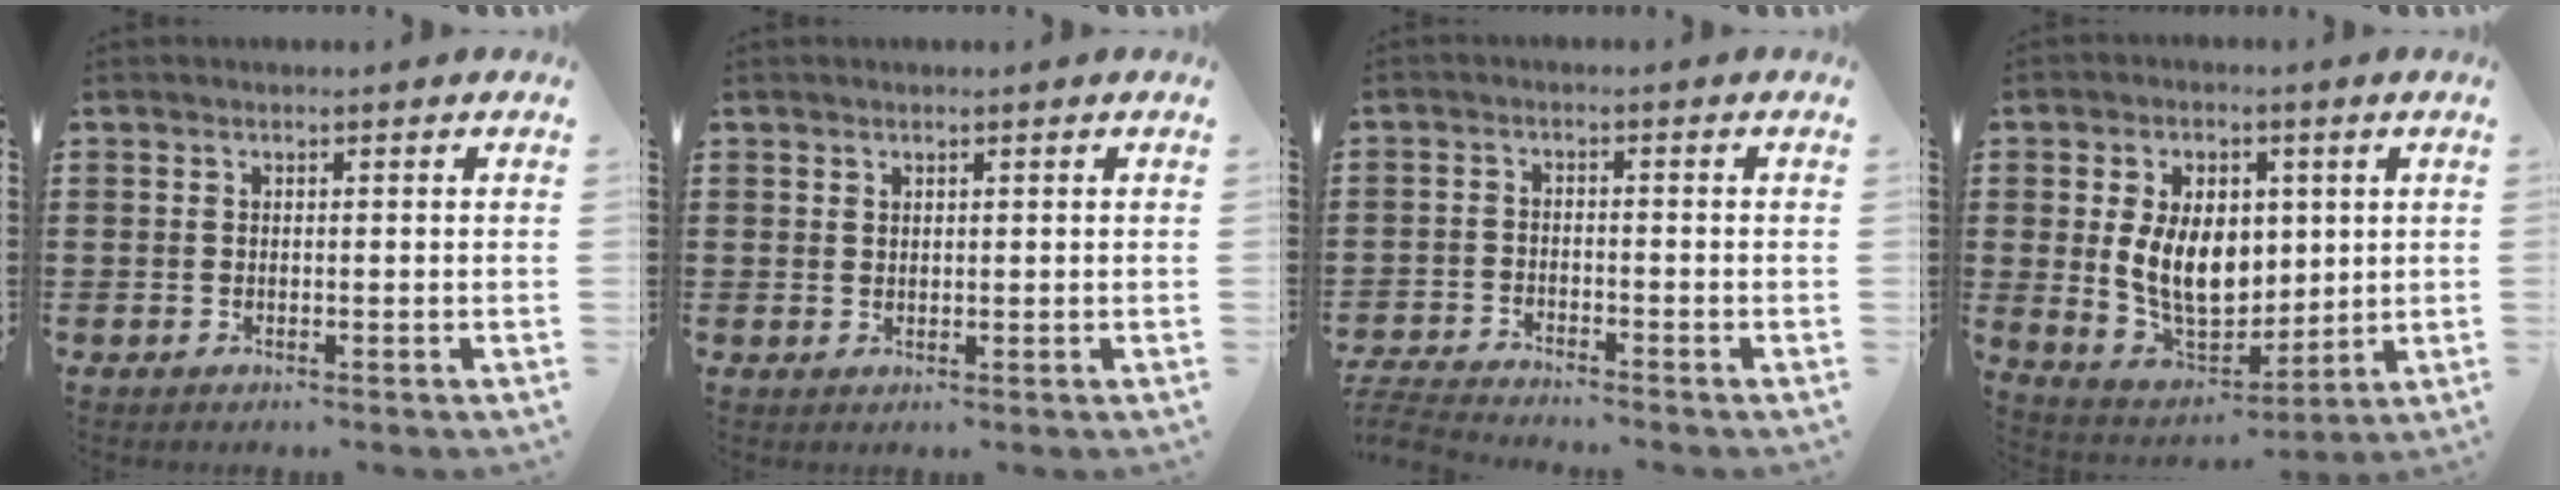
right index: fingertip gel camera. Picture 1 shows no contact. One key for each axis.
{"total": 0.9, "fx": 0.8, "fy": 0.5, "fz": 0.2, "tx": -0.005, "ty": 0.002, "tz": 0.015}
{"total": 3.4, "fx": -3.4, "fy": 0.1, "fz": 0.3, "tx": -0.022, "ty": -0.006, "tz": -0.076}
{"total": 10.1, "fx": 1.3, "fy": 6.9, "fz": 7.2, "tx": -0.145, "ty": 0.005, "tz": 0.020}